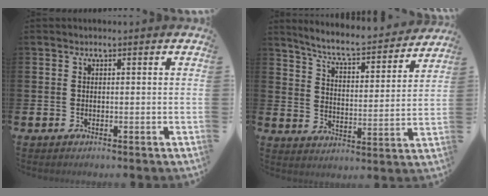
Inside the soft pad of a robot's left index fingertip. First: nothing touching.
{"total": 6.8, "force": [6.3, 0.9, 2.4], "torque": [-0.080, -0.045, 0.105]}